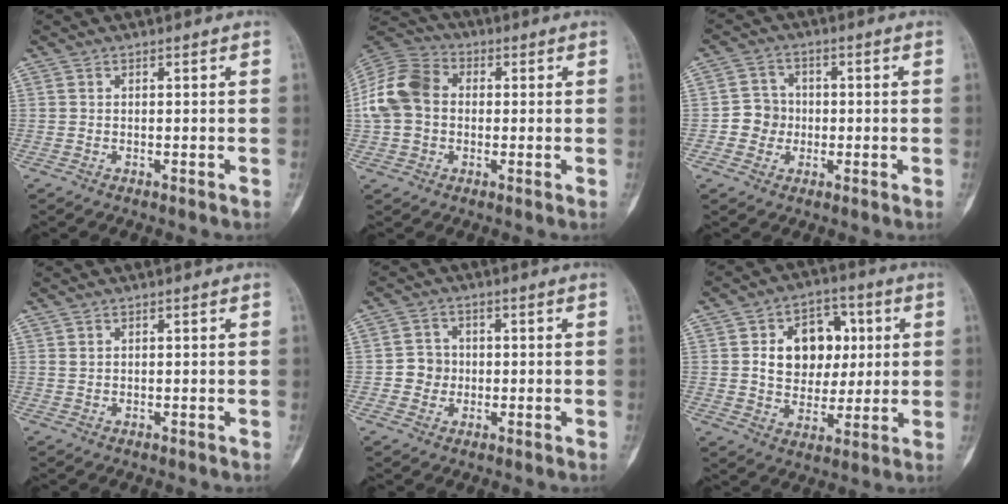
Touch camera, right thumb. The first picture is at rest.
{"total": 12.8, "force": [0.5, 9.9, 8.1], "torque": [-0.159, 0.032, 0.002]}
{"total": 5.2, "force": [-0.8, 4.9, 1.3], "torque": [0.007, 0.012, -0.021]}
{"total": 0.7, "force": [0.5, 0.3, 0.3], "torque": [-0.004, 0.000, 0.009]}
{"total": 4.1, "force": [-0.3, 3.9, 1.1], "torque": [0.007, 0.009, -0.010]}
{"total": 13.6, "force": [2.7, 10.2, 8.6], "torque": [-0.080, 0.004, 0.047]}